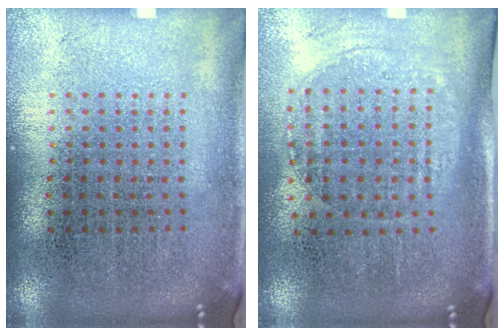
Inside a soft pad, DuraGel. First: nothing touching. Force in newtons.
{"total": 1.5, "press": 1.2, "slide": 0.8}